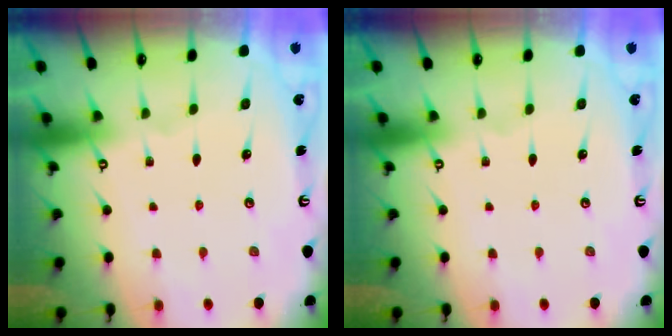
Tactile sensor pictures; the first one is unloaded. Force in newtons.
{"total": 0.0}